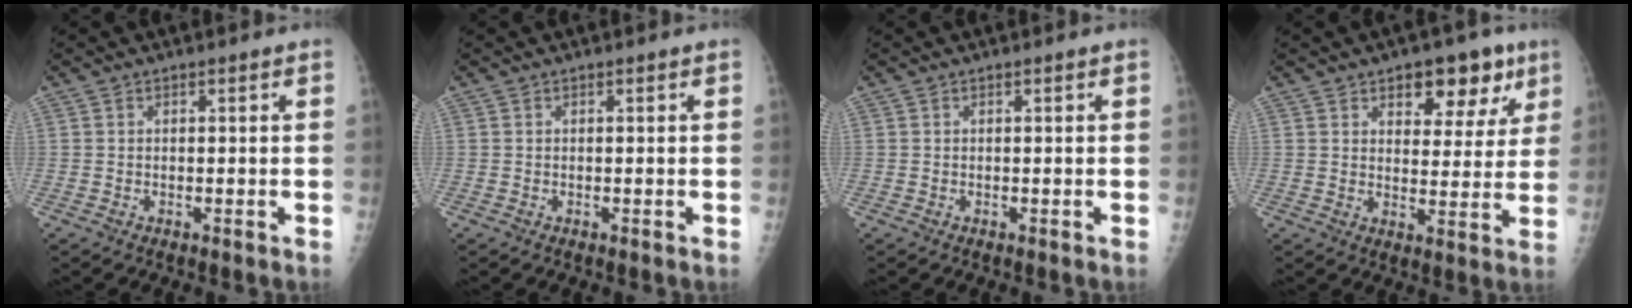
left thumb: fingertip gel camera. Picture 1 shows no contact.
{"total": 0.0}
{"total": 0.0}
{"total": 11.0, "force": [6.2, 6.1, 6.7], "torque": [-0.039, -0.024, 0.082]}